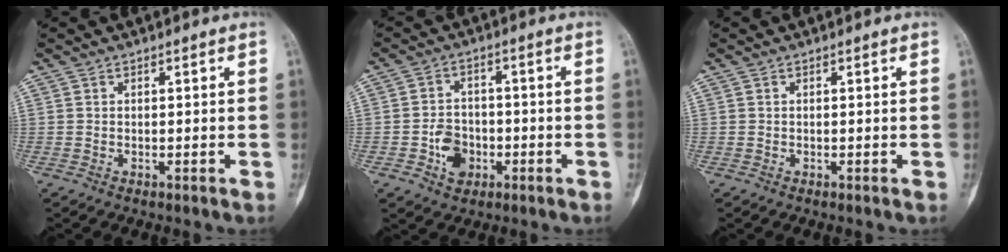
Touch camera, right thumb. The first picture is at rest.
{"total": 6.3, "force": [-2.2, 4.9, 3.2], "torque": [-0.028, 0.017, -0.038]}
{"total": 0.0}